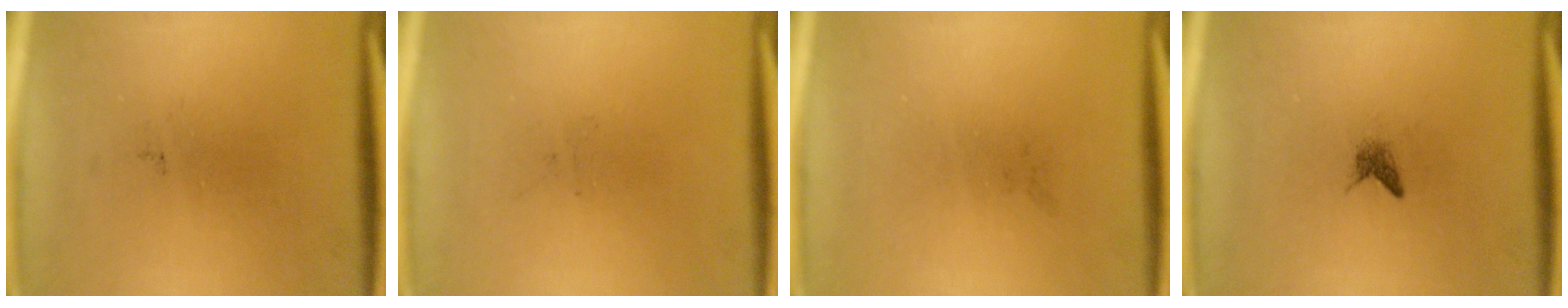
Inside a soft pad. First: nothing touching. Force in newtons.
{"total": 0.0}
{"total": 0.0}
{"total": 1.0}